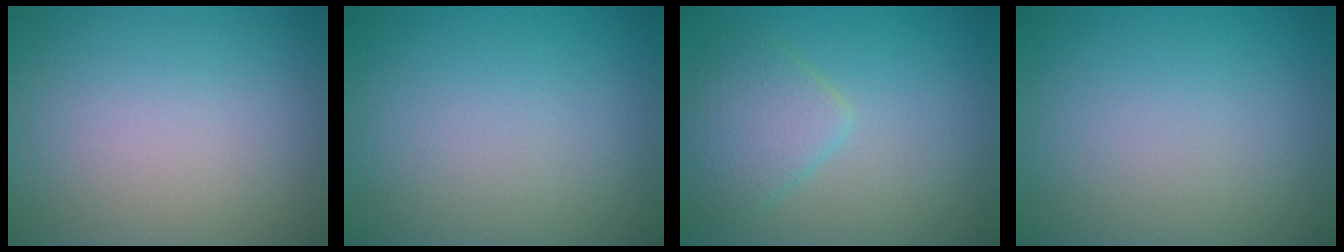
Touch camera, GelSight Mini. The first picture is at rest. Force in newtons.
{"total": 0.0}
{"total": 3.4, "press": 3.3, "slide": 0.1}
{"total": 0.0}